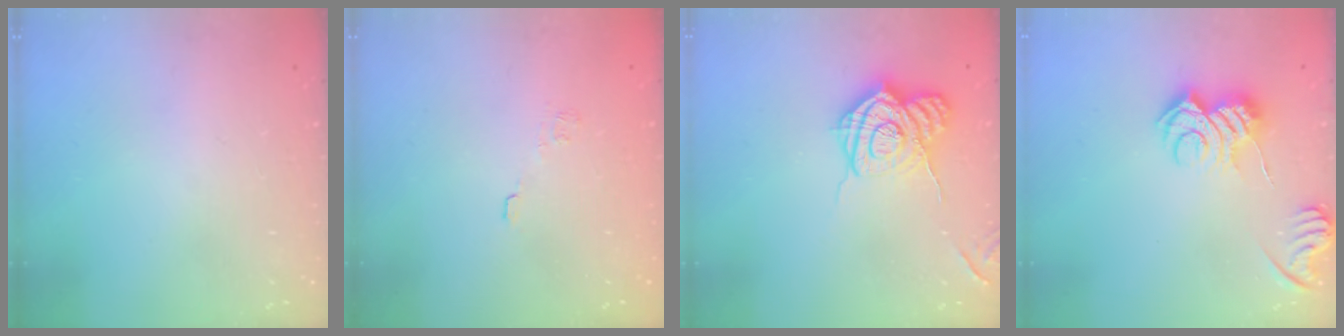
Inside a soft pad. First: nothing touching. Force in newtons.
{"total": 6.5, "press": 6.4, "slide": 1.1}
{"total": 15.8, "press": 15.8, "slide": 0.8}
{"total": 9.8, "press": 9.8, "slide": 0.2}